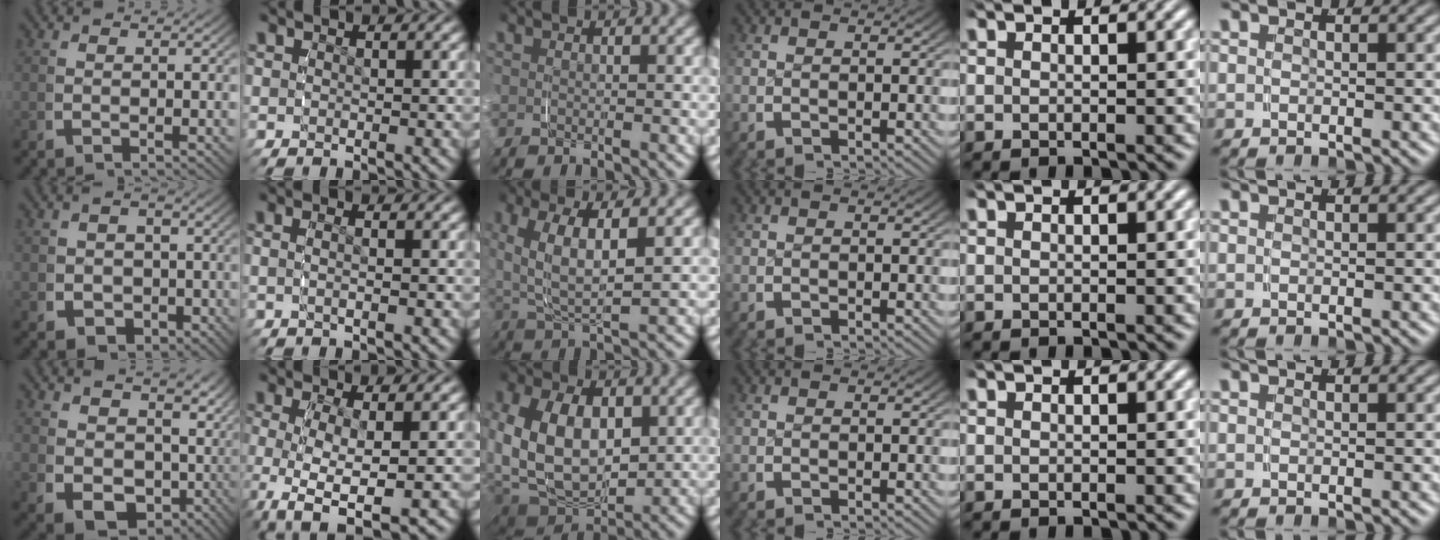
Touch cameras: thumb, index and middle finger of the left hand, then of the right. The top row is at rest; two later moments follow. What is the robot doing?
{"motion": "grasp_and_lifting", "object": "shirt"}